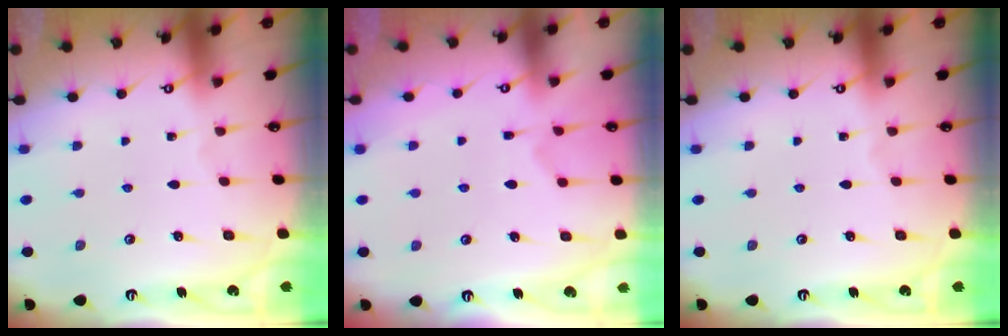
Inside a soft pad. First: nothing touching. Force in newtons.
{"total": 2.9, "press": 2.7, "slide": 1.2}
{"total": 0.0}